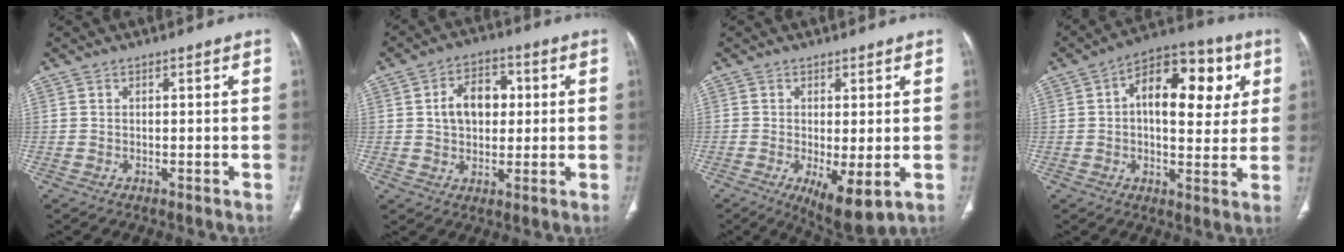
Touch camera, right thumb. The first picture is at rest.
{"total": 9.2, "force": [1.4, 6.4, 6.5], "torque": [-0.079, 0.012, 0.021]}
{"total": 7.8, "force": [-2.0, 2.6, 7.1], "torque": [-0.114, -0.023, -0.024]}
{"total": 17.0, "force": [4.0, 9.1, 13.8], "torque": [-0.157, 0.015, 0.049]}